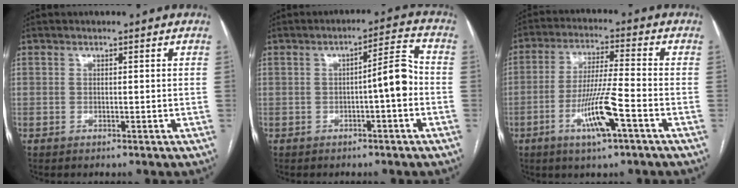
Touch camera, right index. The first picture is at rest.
{"total": 5.7, "force": [-1.1, 0.6, 5.5], "torque": [-0.076, 0.020, -0.016]}
{"total": 9.8, "force": [-4.1, 0.2, 8.8], "torque": [-0.170, -0.008, -0.077]}